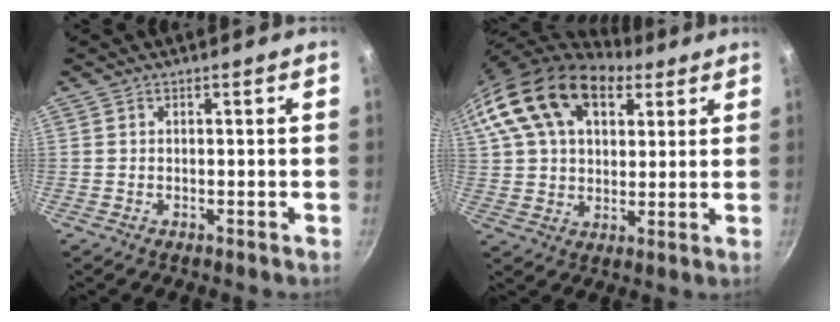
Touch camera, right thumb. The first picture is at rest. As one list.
[{"total": 20.6, "force": [10.3, 12.4, 12.8], "torque": [-0.224, -0.003, 0.176]}]